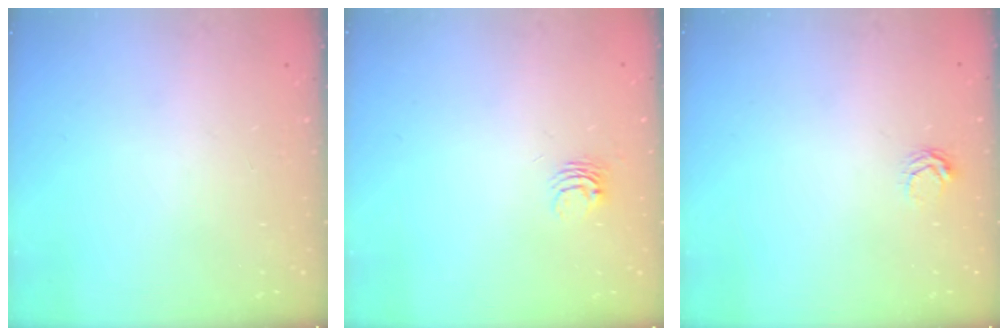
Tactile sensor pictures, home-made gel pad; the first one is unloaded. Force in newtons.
{"total": 4.0, "press": 3.9, "slide": 0.3}
{"total": 4.5, "press": 4.5, "slide": 0.5}